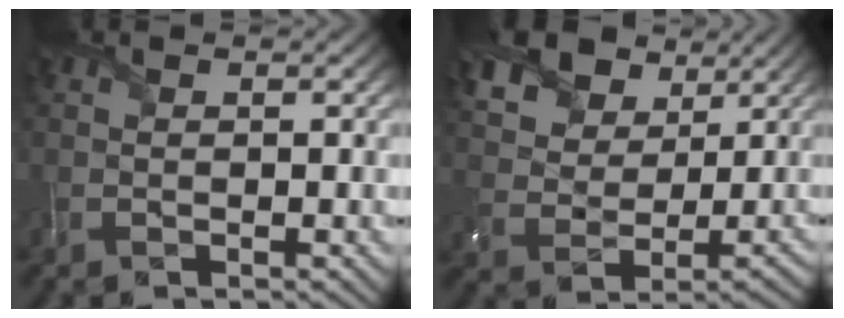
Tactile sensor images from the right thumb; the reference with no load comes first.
{"total": 12.3, "force": [7.3, 7.7, 6.2], "torque": [-0.154, 0.018, 0.142]}